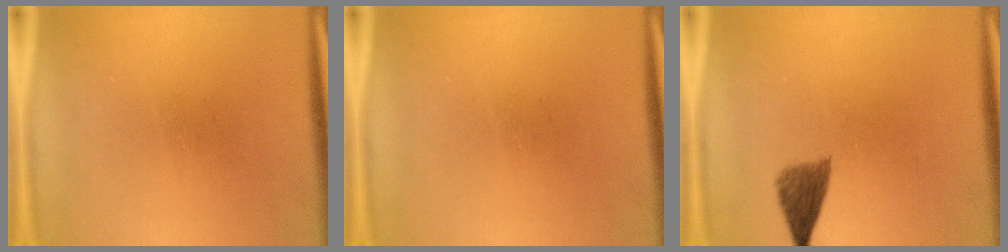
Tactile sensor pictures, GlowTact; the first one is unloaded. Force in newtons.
{"total": 0.0}
{"total": 3.2}